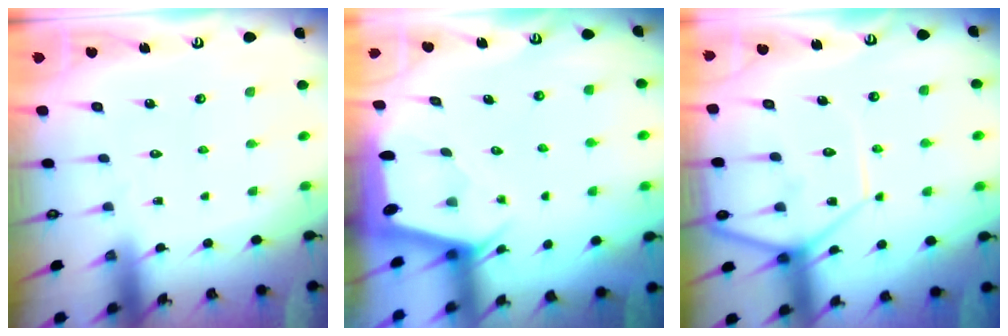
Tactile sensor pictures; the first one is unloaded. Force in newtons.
{"total": 1.9, "press": 1.8, "slide": 0.3}
{"total": 10.3, "press": 10.2, "slide": 1.1}